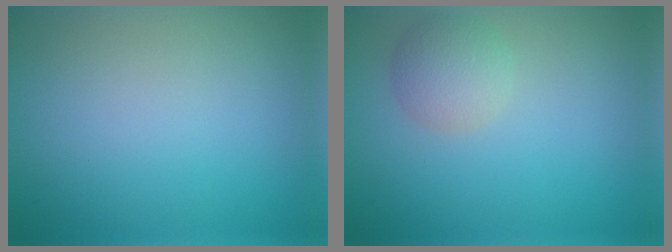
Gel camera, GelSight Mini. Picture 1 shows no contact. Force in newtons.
{"total": 2.7, "press": 2.7, "slide": 0.1}